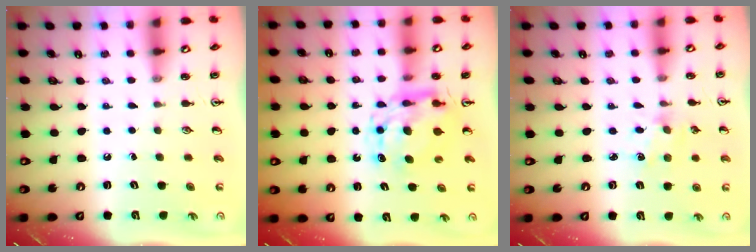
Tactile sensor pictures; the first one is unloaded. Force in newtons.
{"total": 9.6, "press": 9.6, "slide": 1.0}
{"total": 2.6, "press": 2.6, "slide": 0.4}